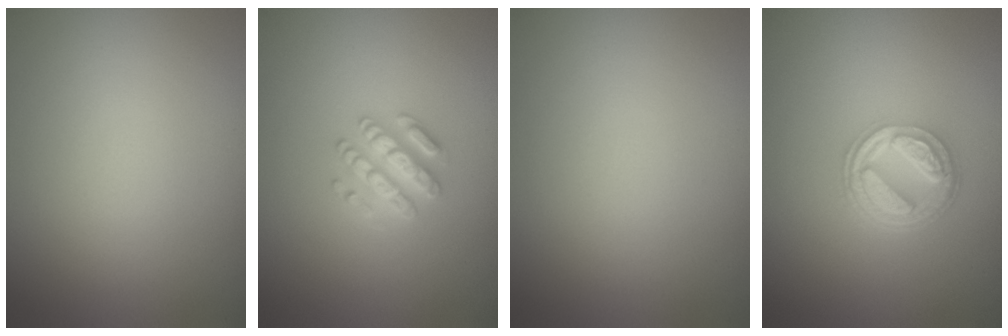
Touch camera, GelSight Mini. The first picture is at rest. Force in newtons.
{"total": 2.6, "press": 2.5, "slide": 0.4}
{"total": 0.0}
{"total": 4.8, "press": 3.7, "slide": 3.1}